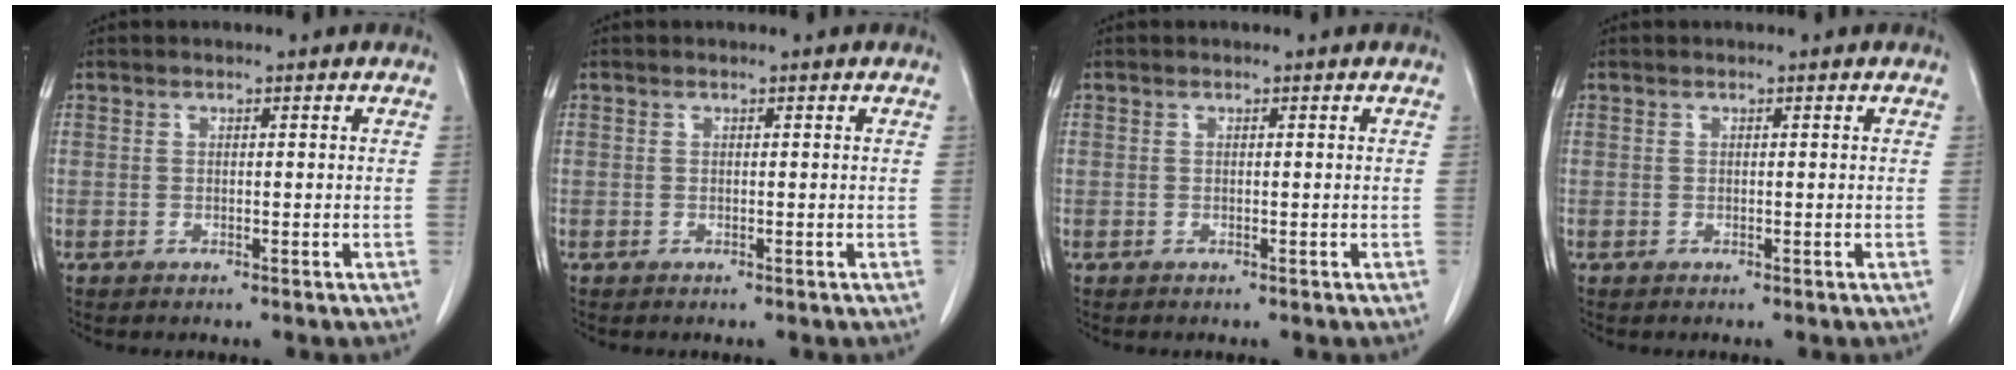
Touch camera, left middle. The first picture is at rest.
{"total": 0.0}
{"total": 0.0}
{"total": 0.0}